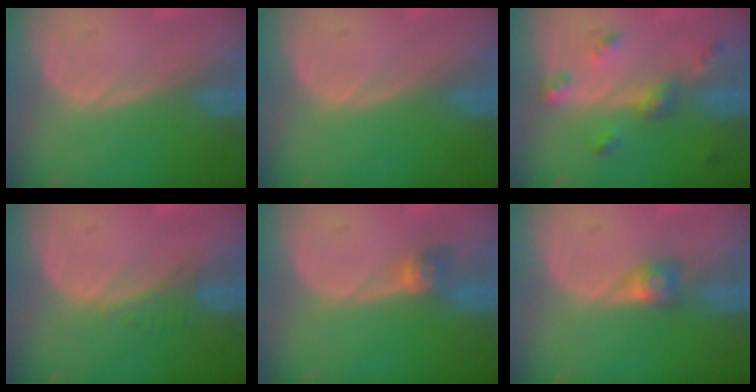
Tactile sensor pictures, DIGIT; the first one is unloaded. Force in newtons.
{"total": 0.0}
{"total": 4.8, "press": 4.6, "slide": 1.5}
{"total": 1.3, "press": 1.2, "slide": 0.4}
{"total": 2.6, "press": 2.4, "slide": 1.0}
{"total": 2.6, "press": 2.4, "slide": 1.0}